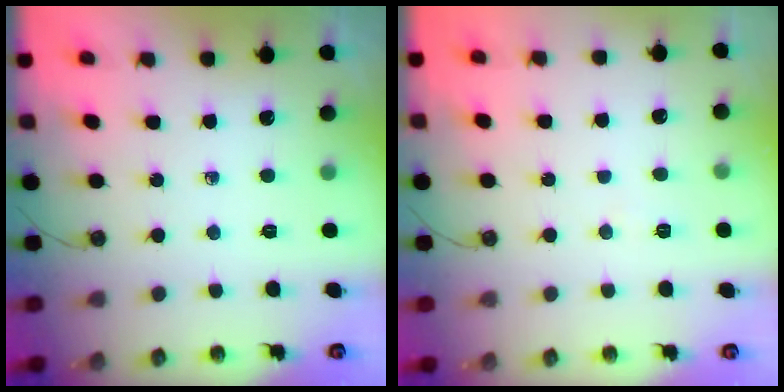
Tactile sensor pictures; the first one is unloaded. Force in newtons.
{"total": 3.4, "press": 3.4, "slide": 0.4}